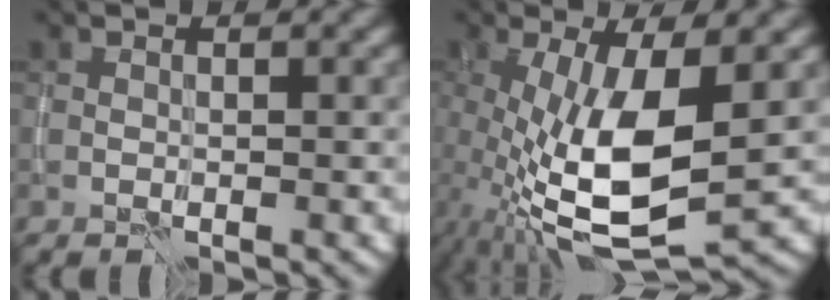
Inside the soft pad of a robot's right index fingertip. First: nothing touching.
{"total": 11.8, "force": [-1.3, 4.6, 10.8], "torque": [-0.212, -0.025, -0.019]}